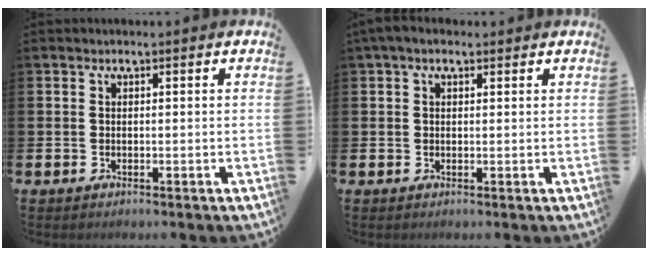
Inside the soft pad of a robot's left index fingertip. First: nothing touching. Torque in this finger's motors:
{"motor_torque": [1.11, -1.04, 0.14, 0.09]}